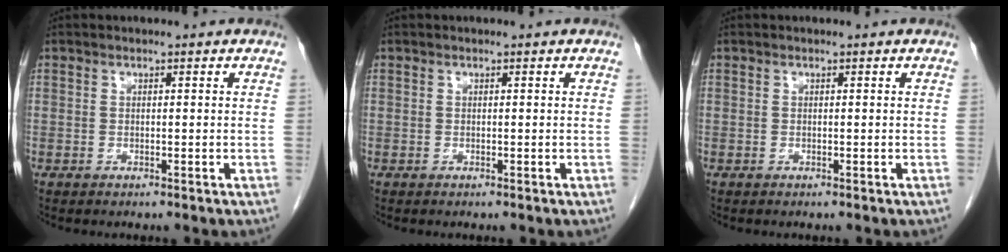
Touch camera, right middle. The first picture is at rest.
{"total": 0.0}
{"total": 0.0}